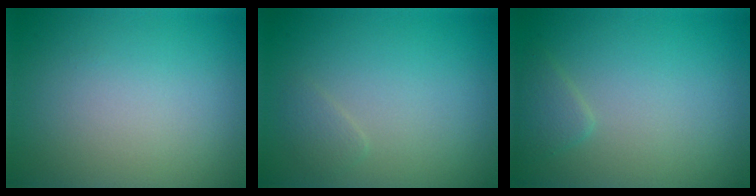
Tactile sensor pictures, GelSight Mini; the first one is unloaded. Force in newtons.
{"total": 0.9, "press": 0.9, "slide": 0.0}
{"total": 1.3, "press": 1.3, "slide": 0.1}